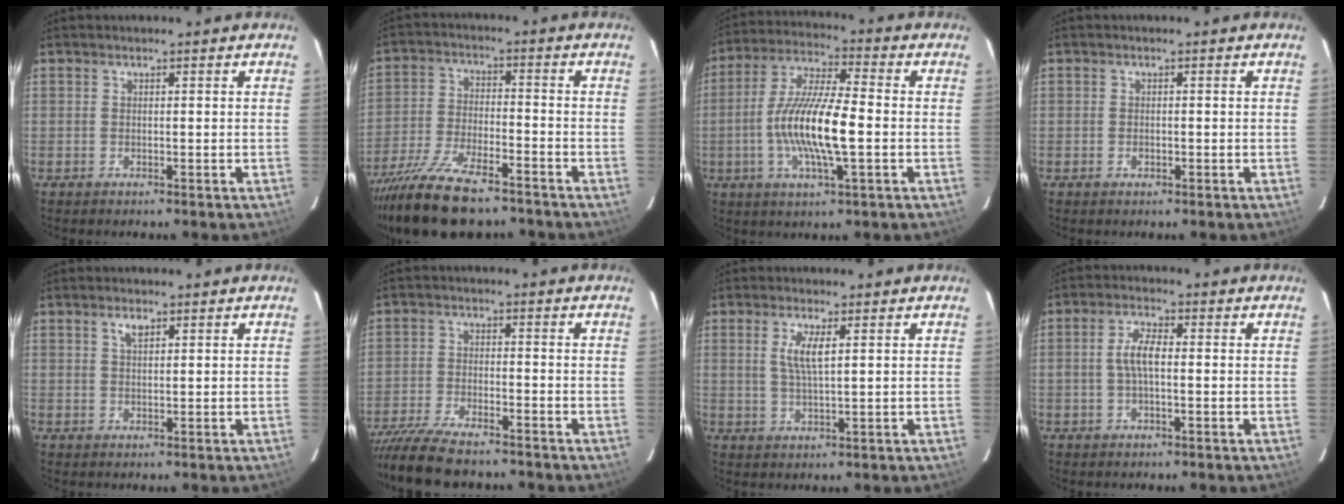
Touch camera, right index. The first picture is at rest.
{"total": 16.9, "force": [-13.4, 4.8, 9.2], "torque": [-0.193, -0.038, -0.233]}
{"total": 14.1, "force": [-2.5, 2.8, 13.6], "torque": [-0.271, -0.001, -0.051]}
{"total": 0.9, "force": [-0.3, 0.7, 0.4], "torque": [-0.005, 0.001, -0.003]}
{"total": 2.1, "force": [1.2, 0.9, 1.4], "torque": [-0.024, 0.004, 0.022]}
{"total": 13.3, "force": [-11.6, 2.7, 6.0], "torque": [-0.139, -0.031, -0.204]}
{"total": 4.4, "force": [1.3, 0.8, 4.1], "torque": [-0.082, -0.003, 0.025]}
{"total": 4.6, "force": [-0.2, 1.6, 4.3], "torque": [-0.088, 0.010, -0.005]}